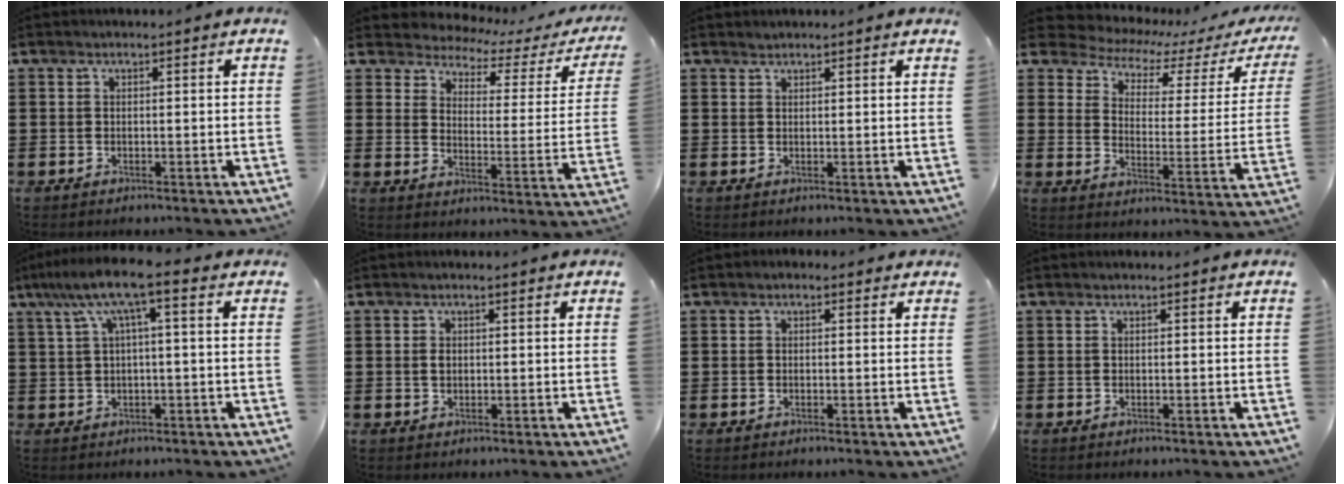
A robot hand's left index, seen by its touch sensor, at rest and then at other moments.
{"total": 3.3, "force": [3.1, 1.1, 0.5], "torque": [-0.036, -0.023, 0.046]}
{"total": 1.0, "force": [1.0, 0.0, -0.1], "torque": [0.000, -0.002, 0.020]}
{"total": 4.3, "force": [3.9, 1.4, 1.2], "torque": [-0.054, -0.032, 0.063]}
{"total": 7.1, "force": [1.8, 0.8, 6.9], "torque": [-0.142, 0.002, 0.025]}
{"total": 1.1, "force": [0.1, 0.8, 0.8], "torque": [-0.018, 0.005, 0.001]}
{"total": 0.7, "force": [0.0, 0.6, 0.4], "torque": [-0.009, 0.005, -0.001]}
{"total": 0.0}